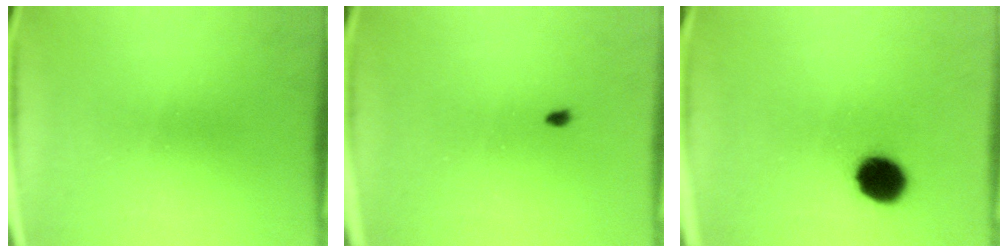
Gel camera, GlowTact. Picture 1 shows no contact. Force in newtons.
{"total": 1.4}
{"total": 8.9}